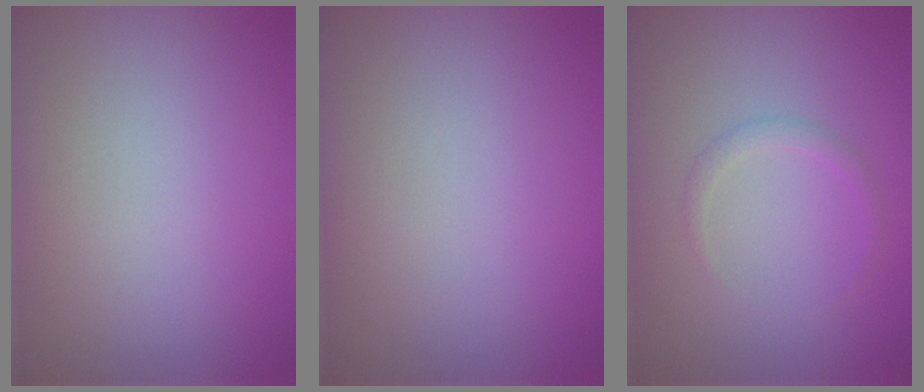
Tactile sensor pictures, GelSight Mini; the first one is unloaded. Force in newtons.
{"total": 0.0}
{"total": 1.0, "press": 1.0, "slide": 0.1}